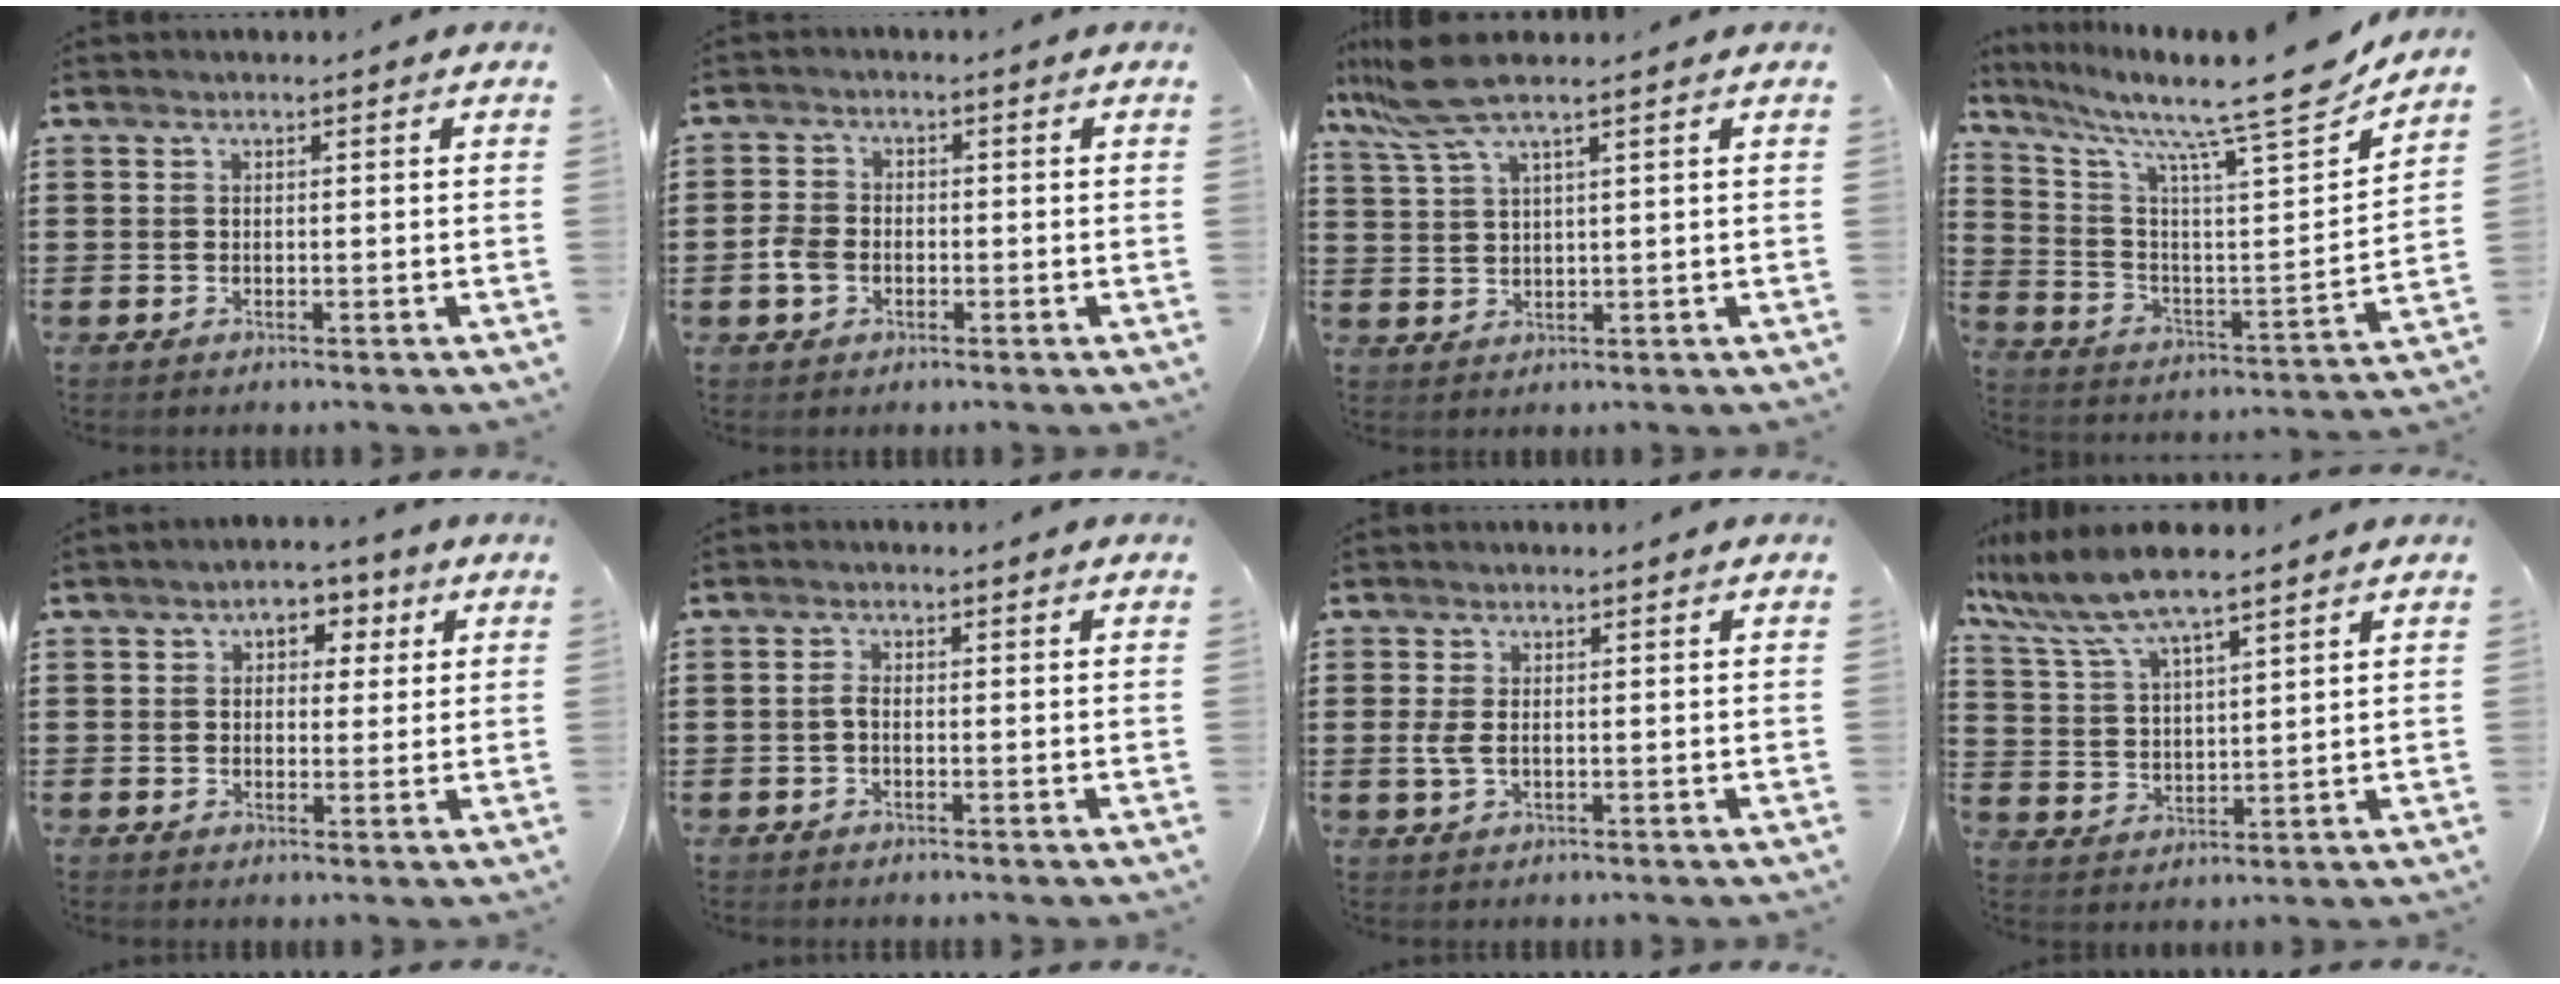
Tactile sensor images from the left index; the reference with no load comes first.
{"total": 3.2, "force": [-0.9, 2.3, 2.0], "torque": [-0.052, -0.003, -0.020]}
{"total": 6.5, "force": [4.6, 0.6, 4.5], "torque": [-0.109, -0.002, 0.083]}
{"total": 13.3, "force": [11.1, 0.8, 7.3], "torque": [-0.152, -0.083, 0.171]}
{"total": 3.7, "force": [1.5, 3.1, 1.3], "torque": [-0.027, 0.005, 0.019]}
{"total": 1.5, "force": [-0.5, 0.6, 1.3], "torque": [-0.034, -0.002, -0.012]}
{"total": 2.4, "force": [0.0, 0.9, 2.2], "torque": [-0.057, -0.005, -0.005]}
{"total": 8.3, "force": [6.9, 1.1, 4.5], "torque": [-0.110, -0.018, 0.125]}